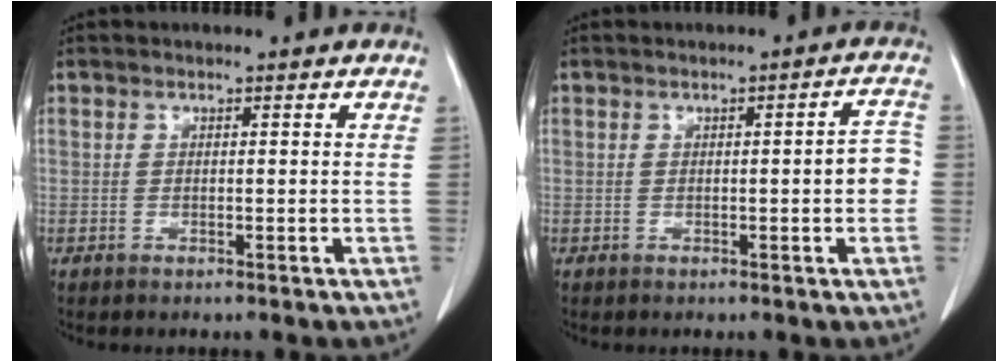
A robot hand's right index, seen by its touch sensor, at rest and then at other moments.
{"total": 4.1, "force": [-0.5, 0.7, 4.0], "torque": [-0.043, 0.009, -0.009]}